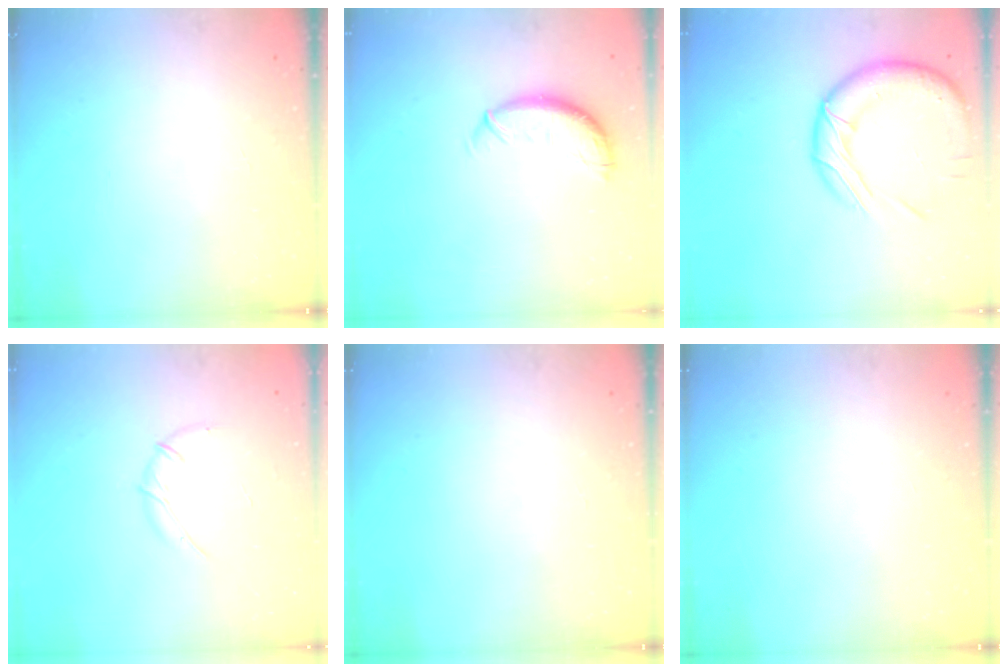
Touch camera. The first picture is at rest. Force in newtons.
{"total": 9.7, "press": 9.7, "slide": 0.7}
{"total": 16.9, "press": 16.9, "slide": 1.5}
{"total": 5.6, "press": 5.4, "slide": 1.5}
{"total": 0.0}
{"total": 0.0}